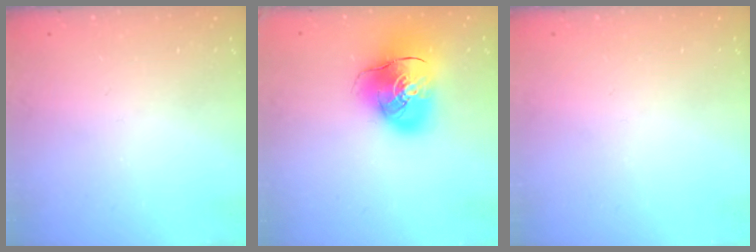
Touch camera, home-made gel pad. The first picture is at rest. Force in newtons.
{"total": 15.9, "press": 15.6, "slide": 2.7}
{"total": 0.0}